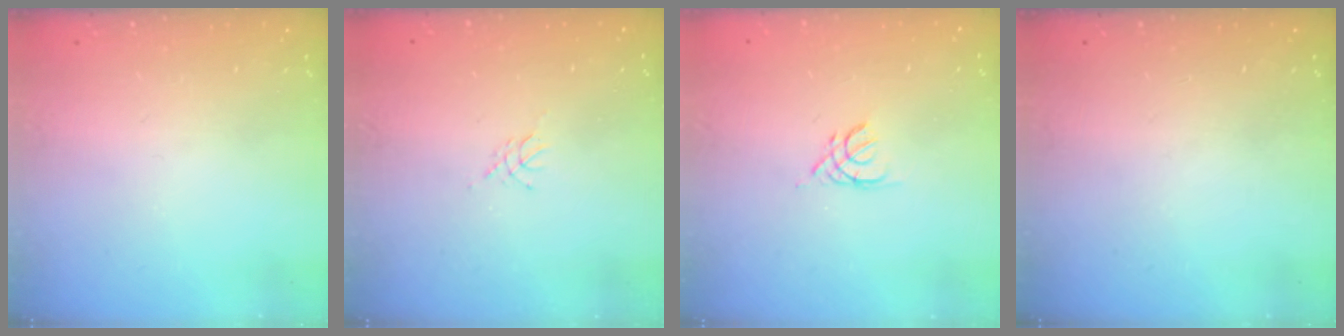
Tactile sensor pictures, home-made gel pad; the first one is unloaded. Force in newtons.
{"total": 3.2, "press": 3.1, "slide": 0.6}
{"total": 2.5, "press": 2.5, "slide": 0.6}
{"total": 0.0}